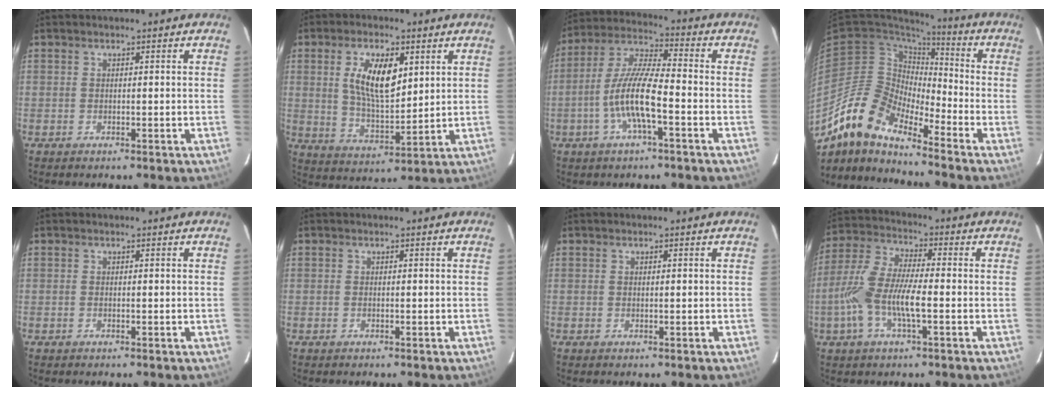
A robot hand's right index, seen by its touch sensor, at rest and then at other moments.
{"total": 10.9, "force": [3.6, 4.8, 9.1], "torque": [-0.167, 0.002, 0.073]}
{"total": 10.9, "force": [-3.8, 1.9, 10.1], "torque": [-0.211, 0.003, -0.074]}
{"total": 12.6, "force": [-10.4, 3.8, 6.1], "torque": [-0.097, -0.005, -0.212]}
{"total": 0.0}
{"total": 0.0}
{"total": 0.0}
{"total": 11.3, "force": [-2.8, 3.3, 10.4], "torque": [-0.226, 0.003, -0.056]}